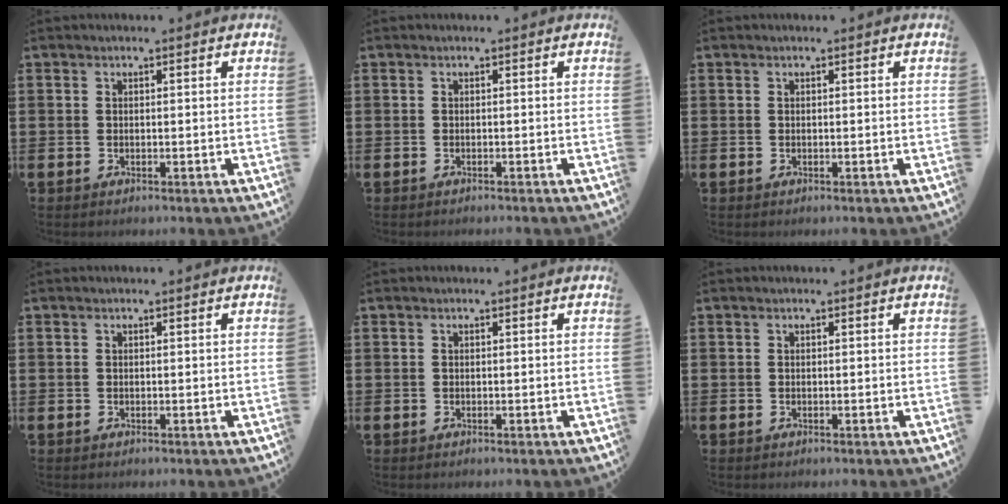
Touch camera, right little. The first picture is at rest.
{"total": 0.0}
{"total": 0.0}
{"total": 0.0}
{"total": 0.0}
{"total": 0.0}